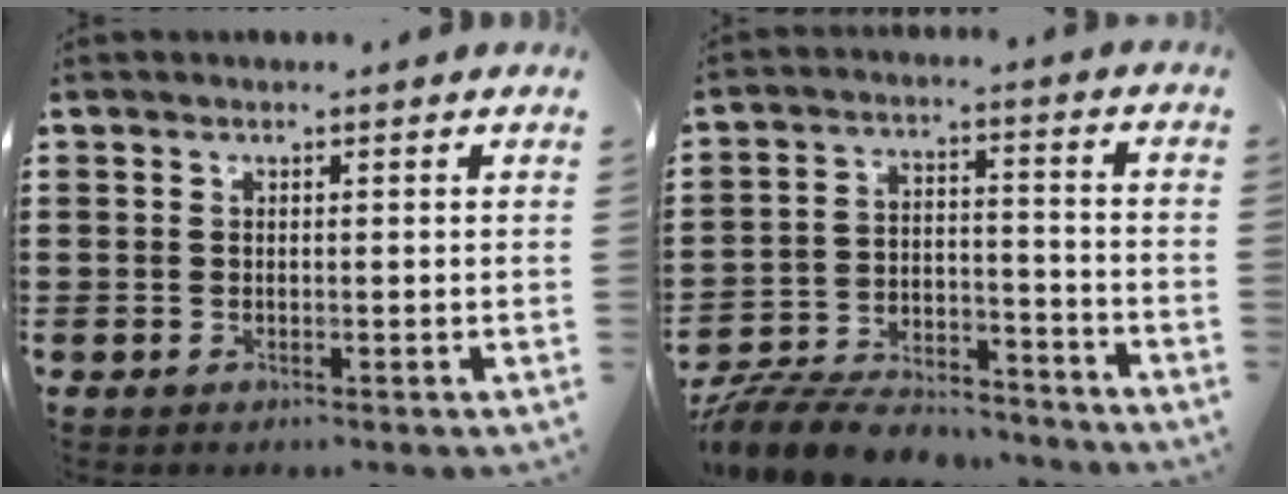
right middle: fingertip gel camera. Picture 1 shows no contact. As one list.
[{"total": 9.3, "force": [-8.8, 2.0, 2.2], "torque": [-0.045, 0.021, -0.171]}]